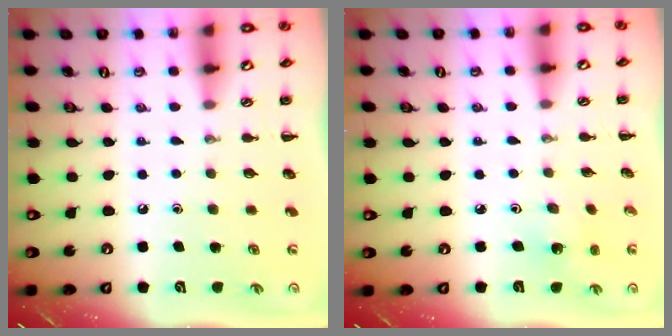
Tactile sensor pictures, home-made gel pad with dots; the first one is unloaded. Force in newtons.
{"total": 1.7, "press": 1.5, "slide": 0.7}